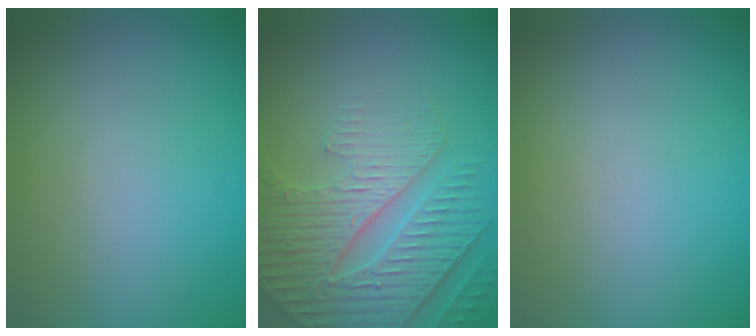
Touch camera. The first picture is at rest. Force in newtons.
{"total": 6.9, "press": 5.3, "slide": 4.4}
{"total": 0.0}